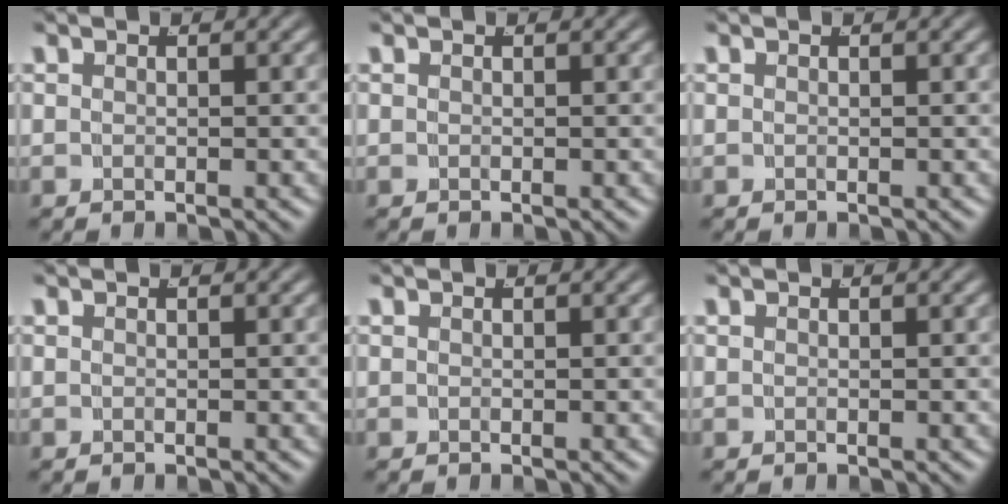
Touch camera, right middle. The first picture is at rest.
{"total": 0.0}
{"total": 0.0}
{"total": 0.0}
{"total": 0.0}
{"total": 0.0}